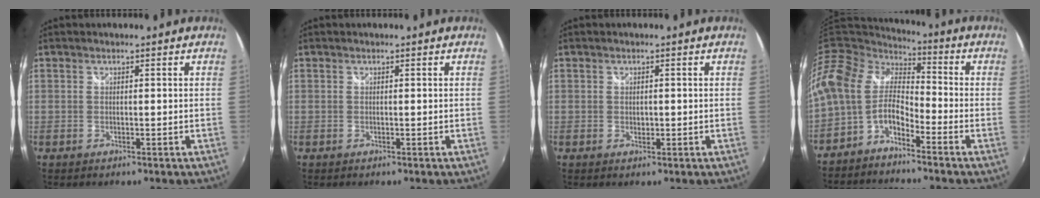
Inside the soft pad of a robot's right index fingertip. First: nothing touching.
{"total": 0.0}
{"total": 0.8, "force": [0.0, 0.7, 0.4], "torque": [-0.005, -0.002, 0.001]}
{"total": 12.4, "force": [-4.6, 7.5, 8.7], "torque": [-0.189, 0.014, -0.101]}